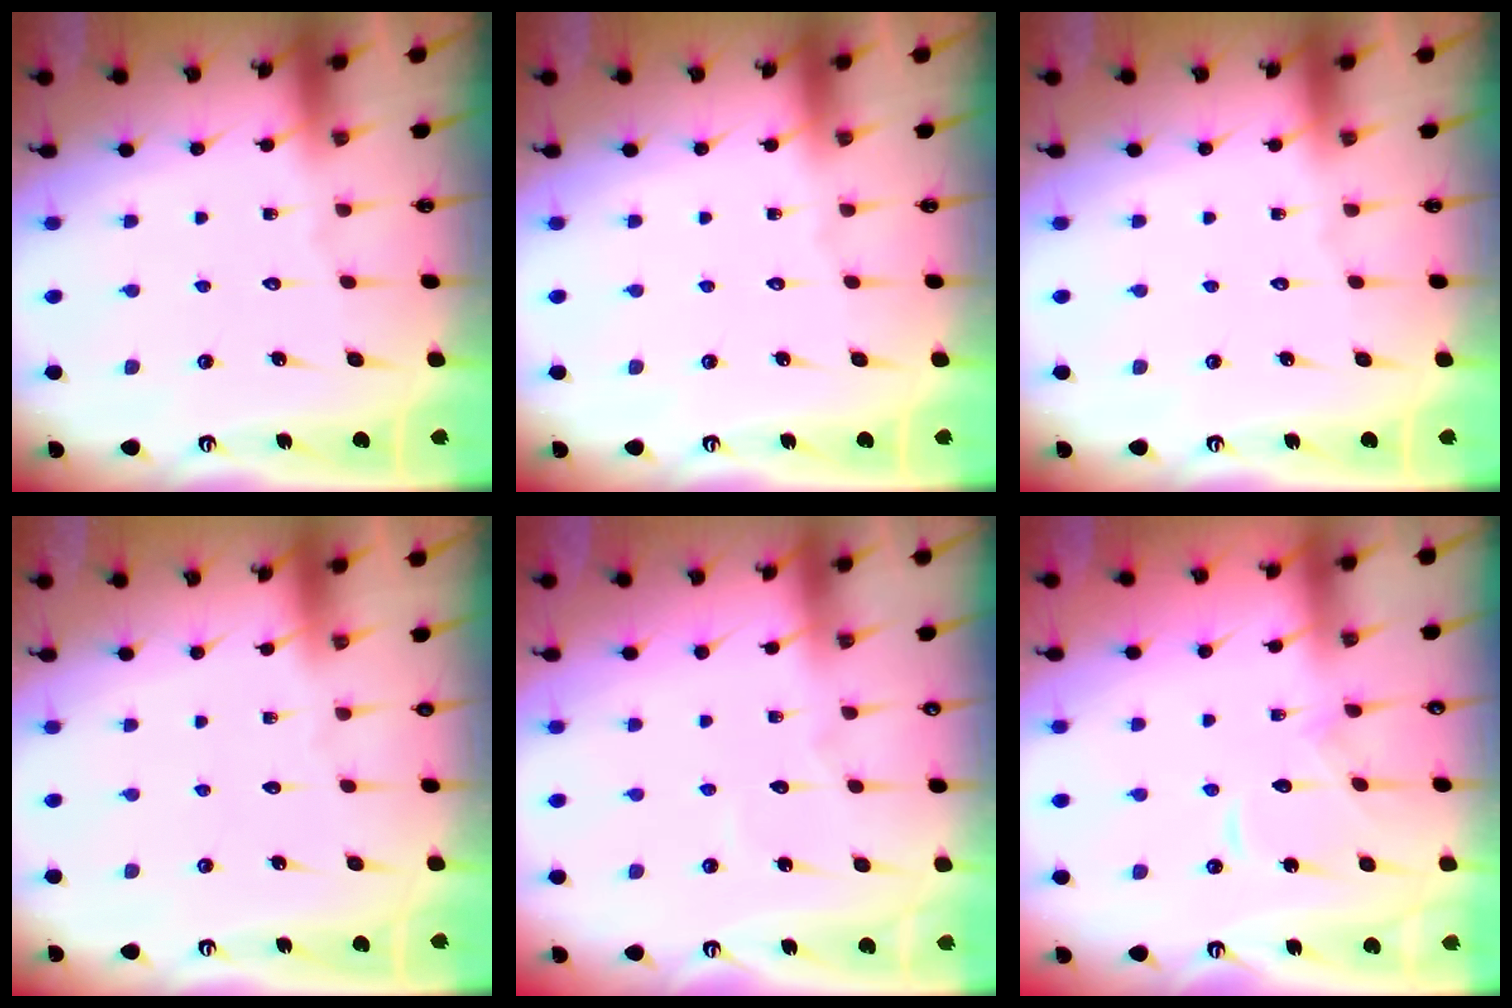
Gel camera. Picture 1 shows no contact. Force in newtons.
{"total": 0.0}
{"total": 0.0}
{"total": 0.0}
{"total": 3.1, "press": 3.1, "slide": 0.3}
{"total": 9.3, "press": 9.2, "slide": 0.5}